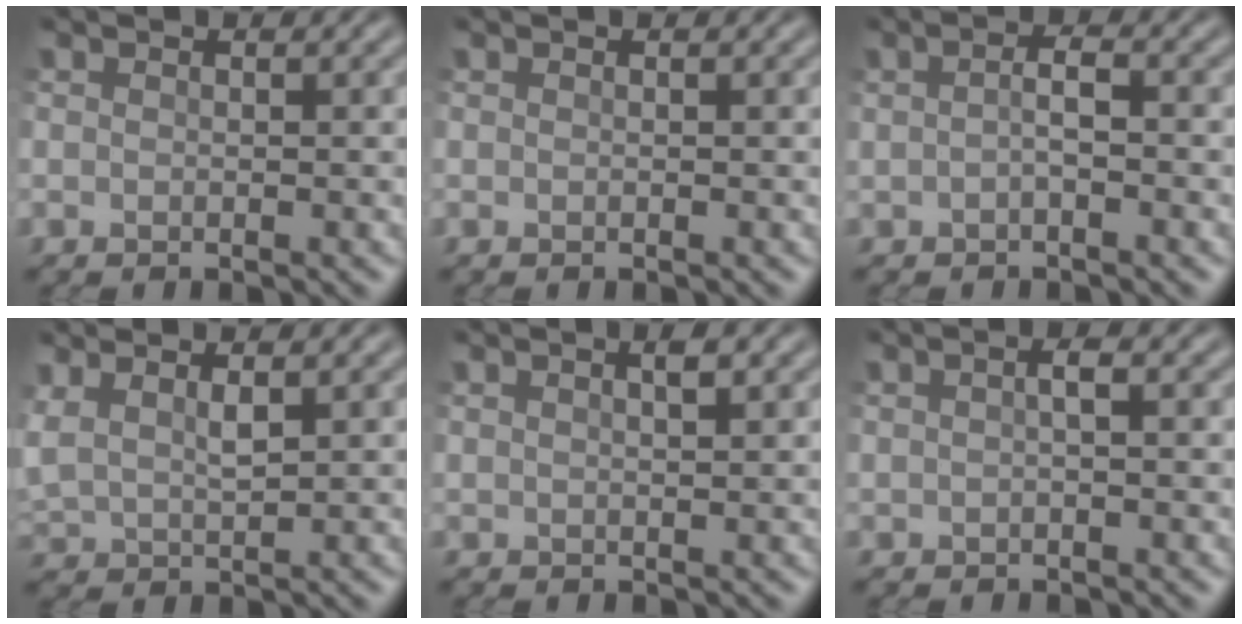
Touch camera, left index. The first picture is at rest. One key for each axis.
{"total": 0.0}
{"total": 1.6, "fx": -0.4, "fy": 0.5, "fz": 1.5, "tx": -0.031, "ty": 0.003, "tz": -0.011}
{"total": 2.9, "fx": 1.5, "fy": 1.0, "fz": 2.3, "tx": -0.065, "ty": 0.003, "tz": 0.032}
{"total": 1.4, "fx": 0.9, "fy": 0.3, "fz": 1.1, "tx": -0.019, "ty": 0.002, "tz": 0.014}
{"total": 1.1, "fx": 0.1, "fy": 0.2, "fz": 1.0, "tx": -0.023, "ty": 0.002, "tz": 0.001}